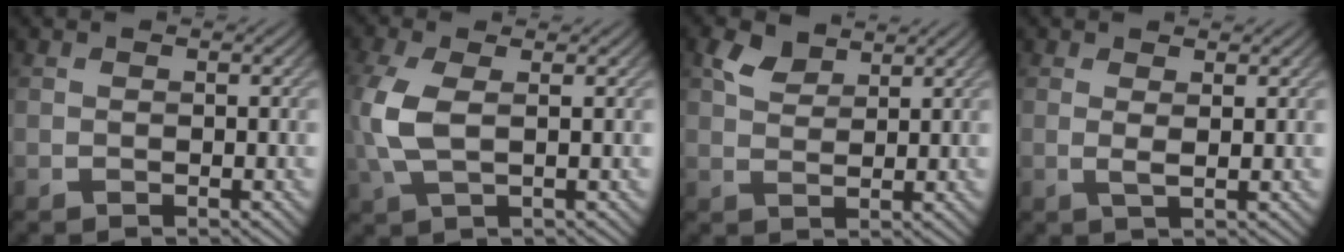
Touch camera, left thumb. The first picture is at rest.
{"total": 5.6, "force": [0.7, 2.4, 5.0], "torque": [-0.138, 0.004, 0.010]}
{"total": 3.1, "force": [2.3, 1.3, 1.5], "torque": [-0.039, 0.003, 0.047]}
{"total": 1.5, "force": [0.8, 0.1, 1.3], "torque": [-0.031, 0.003, 0.010]}